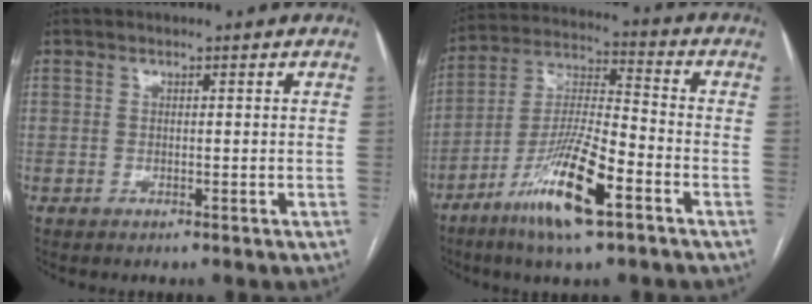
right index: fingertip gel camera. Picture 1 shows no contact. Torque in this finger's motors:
{"motor_torque": [1.49, -0.65, 0.45, 0.17]}